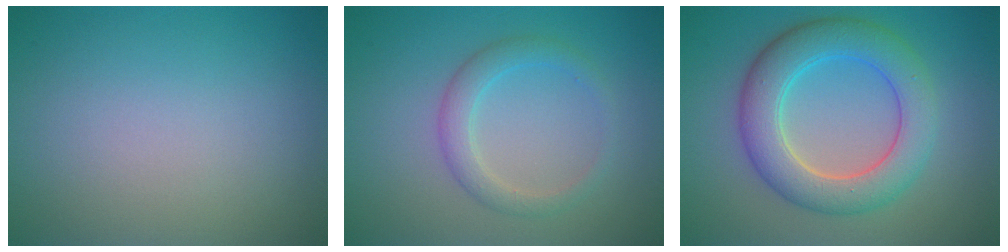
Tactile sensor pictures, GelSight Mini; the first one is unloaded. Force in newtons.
{"total": 2.4, "press": 2.4, "slide": 0.1}
{"total": 6.7, "press": 6.7, "slide": 0.4}